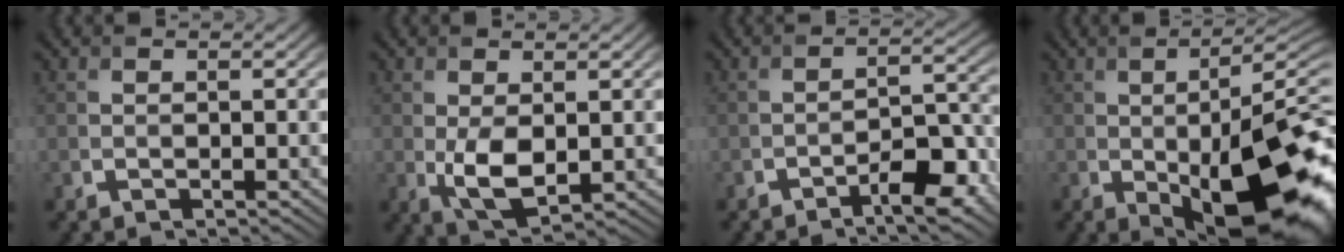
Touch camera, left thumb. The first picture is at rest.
{"total": 4.2, "force": [-0.1, 2.3, 3.5], "torque": [-0.079, -0.011, 0.005]}
{"total": 6.4, "force": [-4.1, 2.0, 4.5], "torque": [-0.062, 0.001, -0.061]}
{"total": 16.2, "force": [-3.8, 6.0, 14.5], "torque": [-0.201, -0.025, -0.048]}